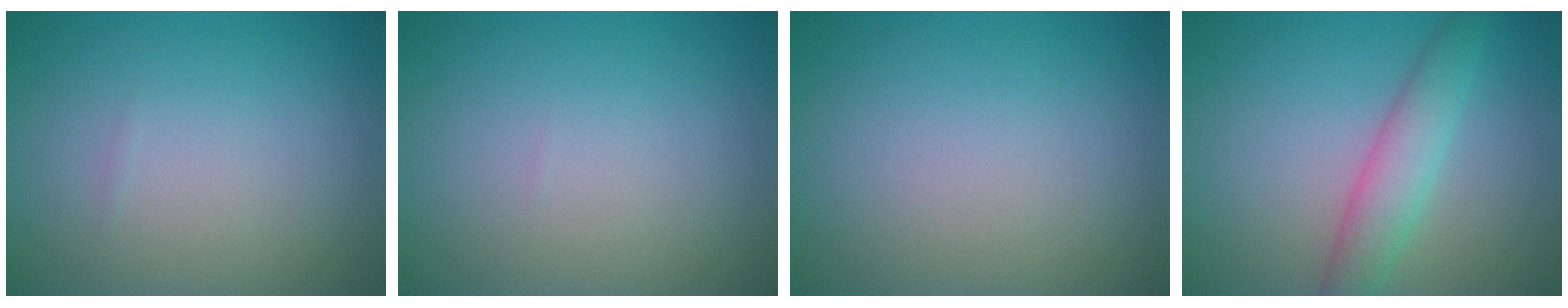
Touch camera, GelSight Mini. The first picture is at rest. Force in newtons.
{"total": 0.0}
{"total": 0.0}
{"total": 3.7, "press": 3.7, "slide": 0.1}